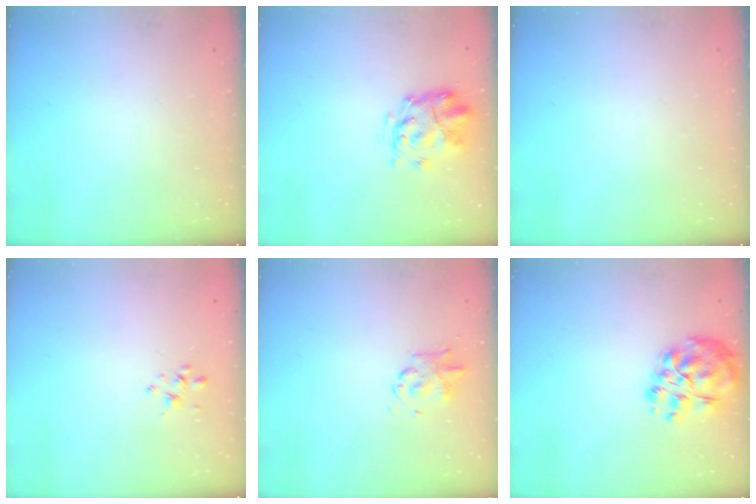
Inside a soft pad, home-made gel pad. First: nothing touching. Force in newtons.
{"total": 3.8, "press": 3.4, "slide": 1.7}
{"total": 0.0}
{"total": 2.6, "press": 2.4, "slide": 0.8}
{"total": 2.8, "press": 2.8, "slide": 0.6}
{"total": 12.2, "press": 11.9, "slide": 2.6}